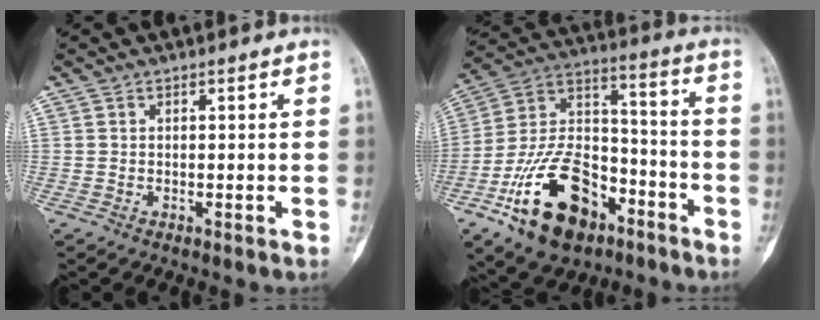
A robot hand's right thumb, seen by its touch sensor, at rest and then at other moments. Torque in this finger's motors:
{"motor_torque": [0.61, 0.65, 1.57, -1.19, 0.55]}